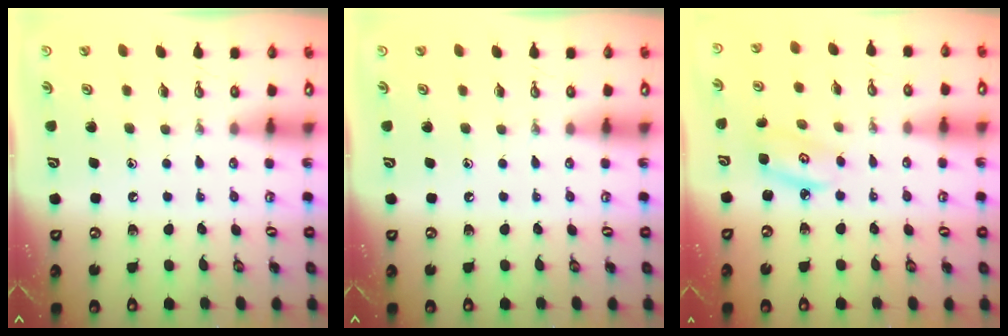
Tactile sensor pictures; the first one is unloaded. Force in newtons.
{"total": 0.0}
{"total": 4.3, "press": 4.2, "slide": 0.3}